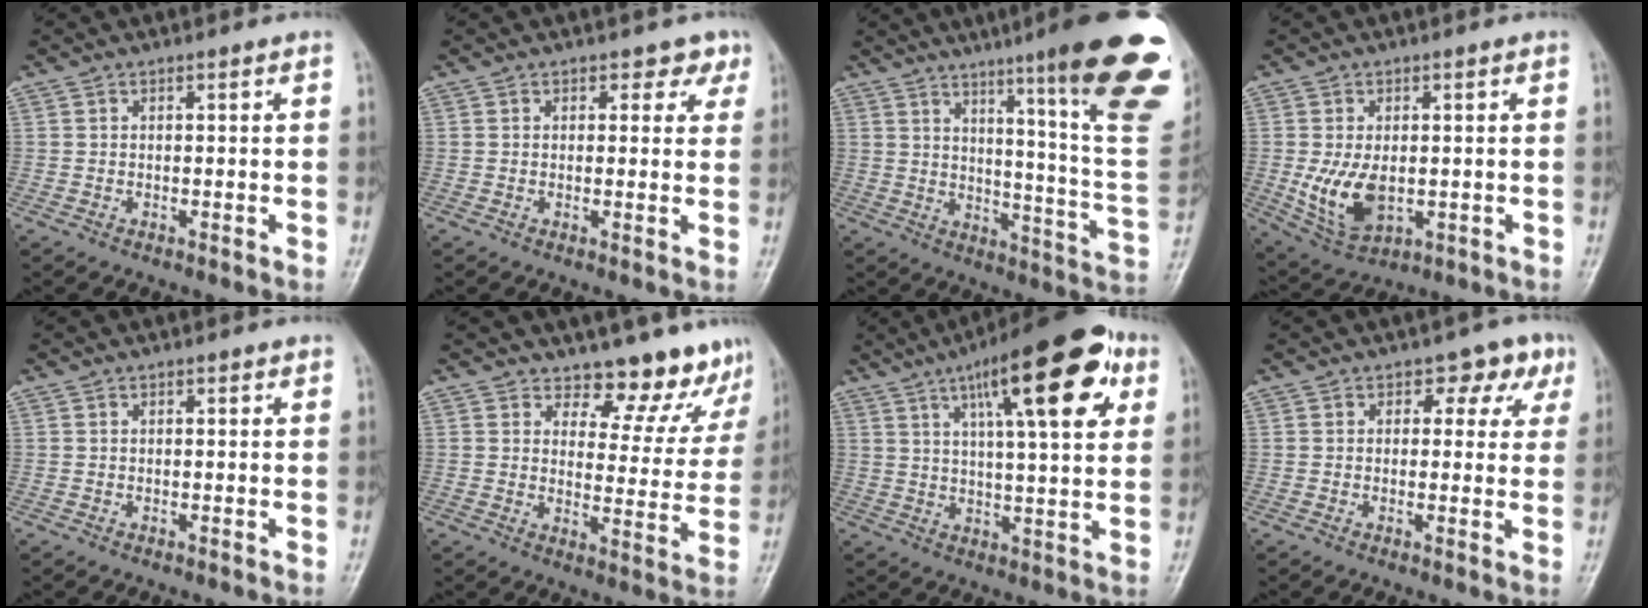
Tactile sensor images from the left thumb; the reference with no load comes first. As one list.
[{"total": 3.1, "force": [1.9, 2.3, 0.9], "torque": [0.022, -0.007, 0.011]}, {"total": 25.9, "force": [14.4, 2.4, 21.3], "torque": [-0.234, -0.072, 0.194]}, {"total": 9.0, "force": [-1.1, 5.5, 7.1], "torque": [-0.129, -0.012, -0.003]}, {"total": 0.7, "force": [0.3, 0.5, 0.4], "torque": [0.000, -0.001, 0.002]}, {"total": 11.6, "force": [10.5, 4.6, 1.7], "torque": [0.029, -0.085, 0.117]}, {"total": 20.3, "force": [8.9, 5.8, 17.3], "torque": [-0.228, -0.006, 0.127]}, {"total": 5.7, "force": [2.4, 4.0, 3.3], "torque": [0.005, -0.002, 0.018]}]